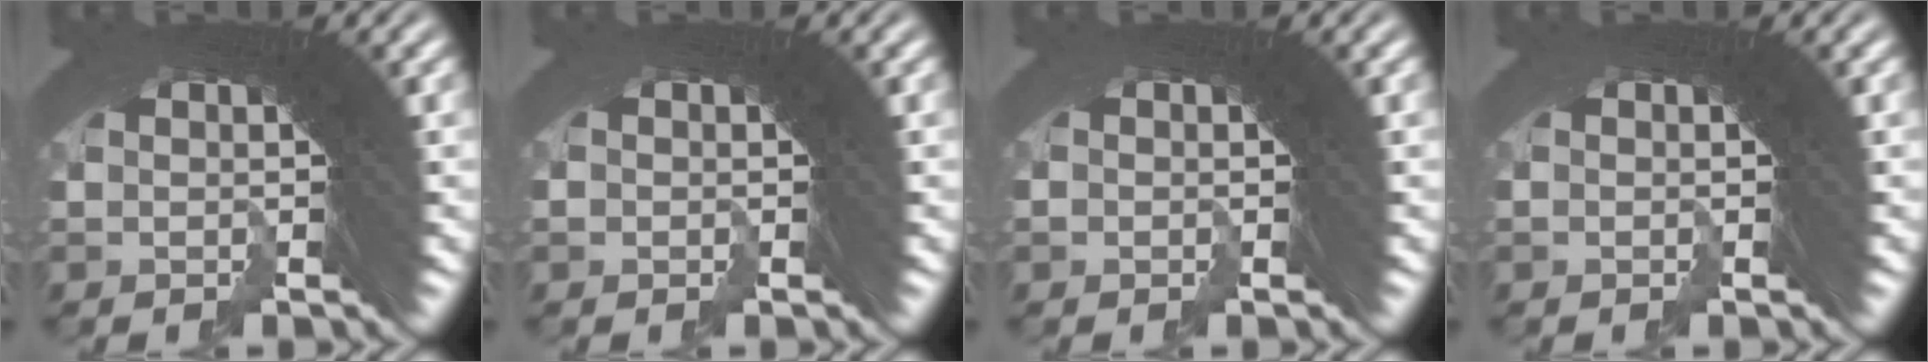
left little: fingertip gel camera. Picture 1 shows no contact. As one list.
[{"total": 0.7, "force": [-0.4, 0.5, -0.2], "torque": [0.001, -0.004, -0.005]}, {"total": 0.6, "force": [-0.4, 0.4, -0.2], "torque": [0.002, -0.003, -0.004]}, {"total": 0.0}]